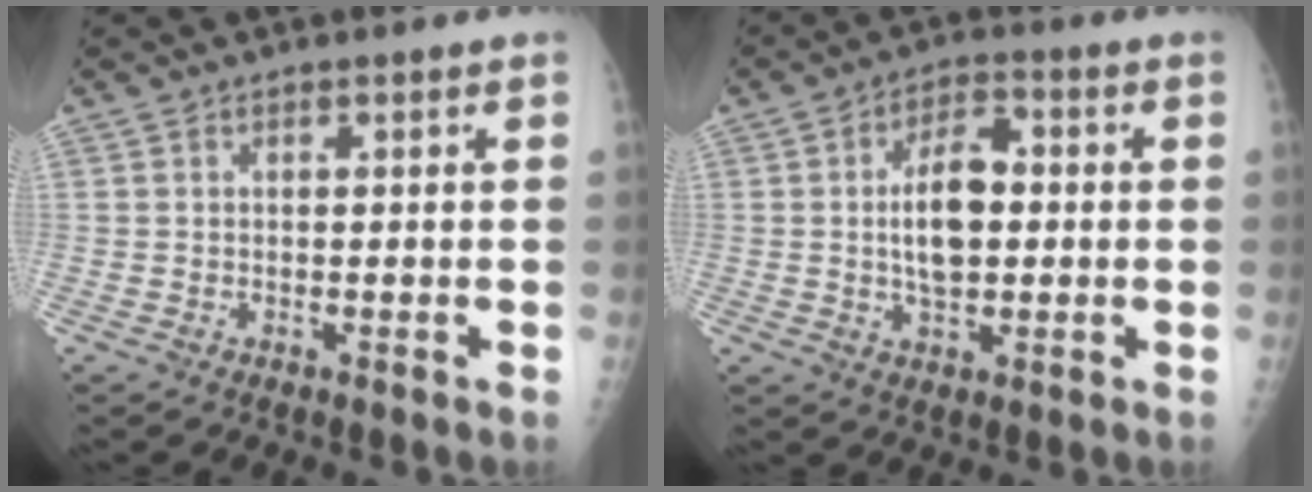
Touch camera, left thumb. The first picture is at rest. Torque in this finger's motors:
{"motor_torque": [0.64, 0.65, 0.22, 0.15, 0.05]}